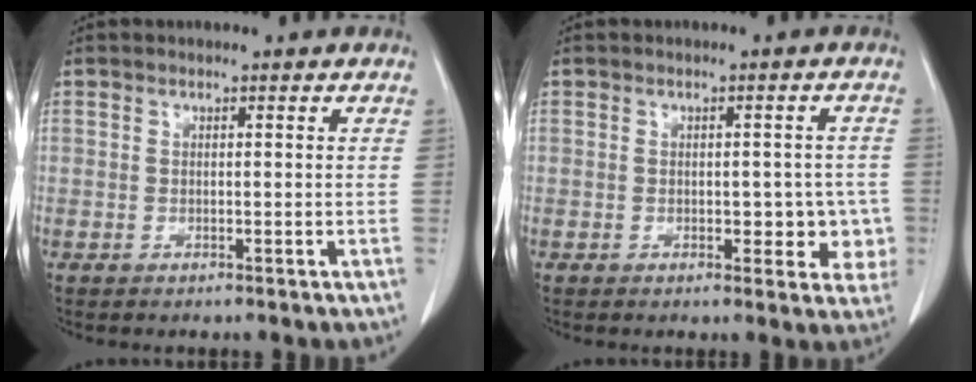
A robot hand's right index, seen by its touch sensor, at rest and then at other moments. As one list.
[{"total": 5.2, "force": [-1.2, 2.8, 4.3], "torque": [-0.033, 0.012, -0.012]}]